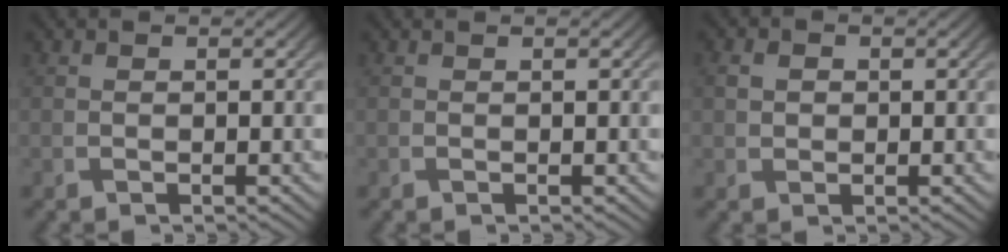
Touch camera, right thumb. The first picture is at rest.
{"total": 0.0}
{"total": 2.0, "force": [0.4, 1.6, 1.0], "torque": [-0.029, 0.000, 0.005]}